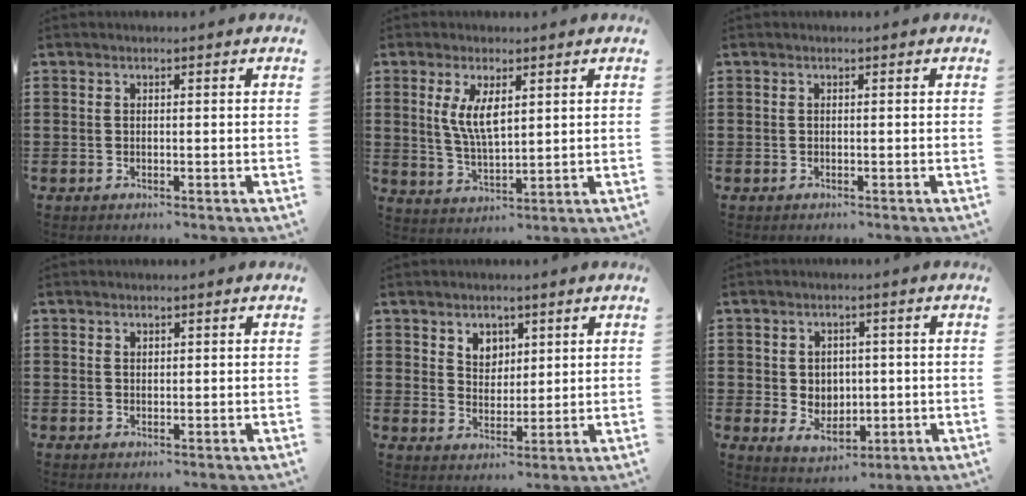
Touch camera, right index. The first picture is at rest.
{"total": 5.7, "force": [1.7, 2.1, 5.0], "torque": [-0.104, 0.004, 0.030]}
{"total": 0.0}
{"total": 0.8, "force": [0.6, 0.5, 0.2], "torque": [-0.004, 0.002, 0.013]}
{"total": 4.0, "force": [2.6, 3.1, 0.6], "torque": [-0.027, 0.009, 0.047]}
{"total": 3.9, "force": [0.3, 3.5, 1.6], "torque": [-0.029, 0.005, 0.000]}